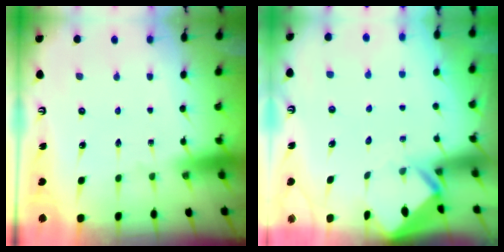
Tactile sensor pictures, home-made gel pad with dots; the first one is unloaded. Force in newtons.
{"total": 3.0, "press": 3.0, "slide": 0.3}